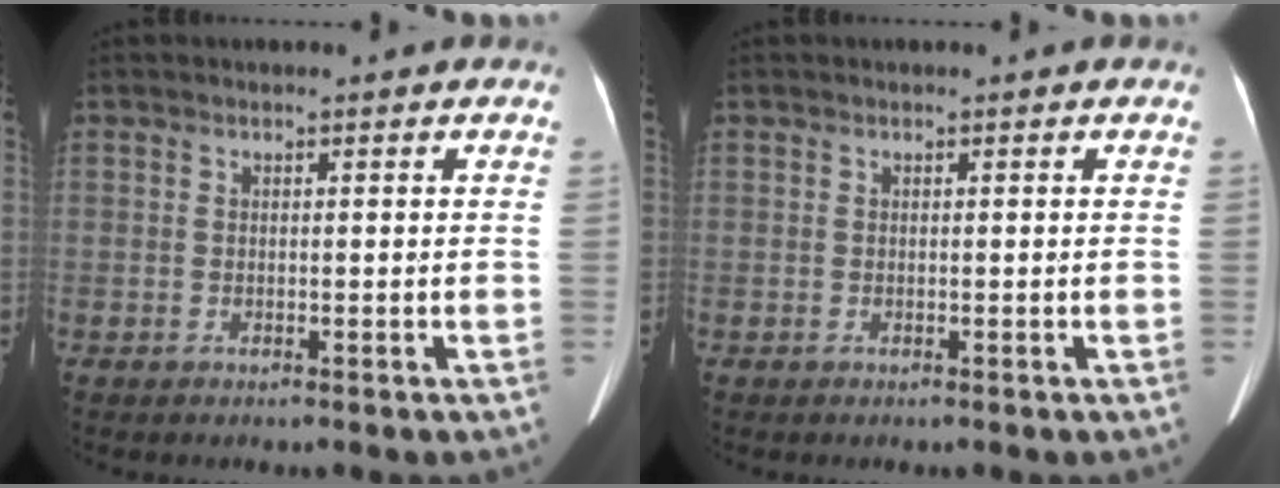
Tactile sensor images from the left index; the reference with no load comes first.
{"total": 0.0}